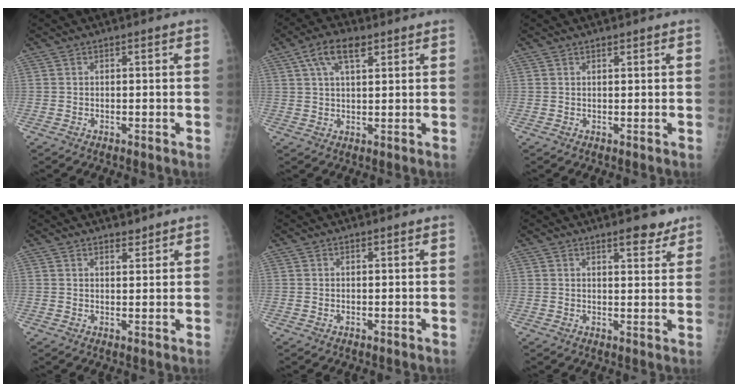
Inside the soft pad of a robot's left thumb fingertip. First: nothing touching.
{"total": 6.9, "force": [3.5, 3.0, 5.1], "torque": [-0.088, 0.001, 0.062]}
{"total": 0.8, "force": [0.7, 0.2, 0.4], "torque": [-0.005, -0.003, 0.011]}
{"total": 2.5, "force": [2.2, 0.9, 0.9], "torque": [0.001, -0.015, 0.031]}
{"total": 0.6, "force": [0.5, 0.3, 0.3], "torque": [-0.003, -0.002, 0.008]}
{"total": 5.0, "force": [3.8, 1.6, 2.8], "torque": [-0.018, -0.023, 0.051]}